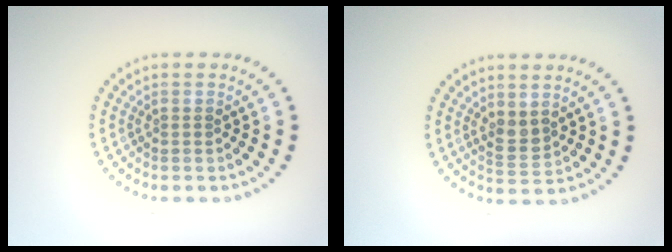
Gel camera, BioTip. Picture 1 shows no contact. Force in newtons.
{"total": 1.7, "press": 1.6, "slide": 0.7}